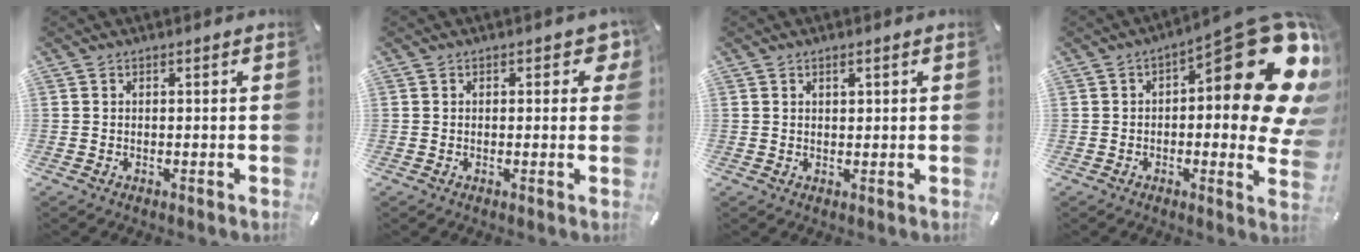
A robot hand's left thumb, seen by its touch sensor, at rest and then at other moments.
{"total": 3.0, "force": [0.9, 1.7, 2.3], "torque": [-0.024, -0.001, 0.010]}
{"total": 1.2, "force": [0.6, 0.6, 0.8], "torque": [-0.017, 0.002, 0.010]}
{"total": 24.4, "force": [8.9, 8.9, 20.9], "torque": [-0.249, -0.085, 0.152]}